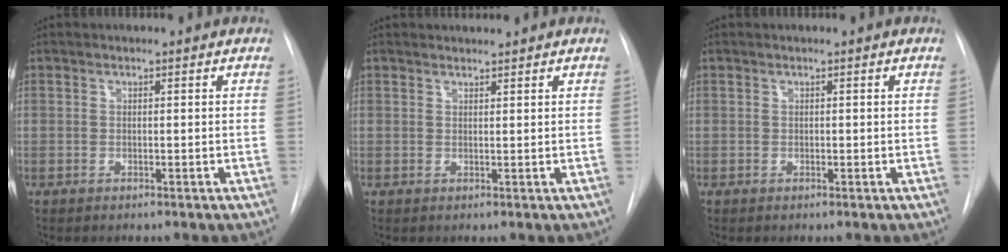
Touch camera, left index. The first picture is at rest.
{"total": 1.3, "force": [1.3, -0.1, 0.1], "torque": [-0.001, 0.007, 0.026]}
{"total": 0.0}